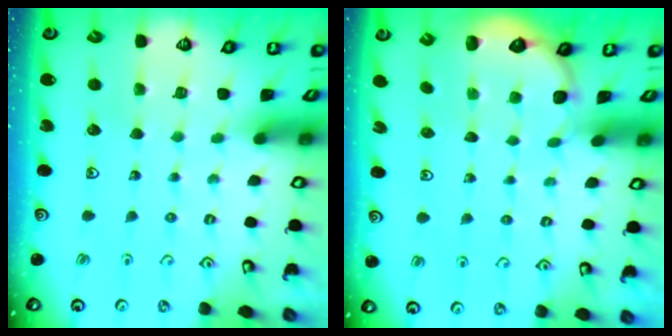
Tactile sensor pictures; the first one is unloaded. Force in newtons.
{"total": 2.2, "press": 1.1, "slide": 1.9}